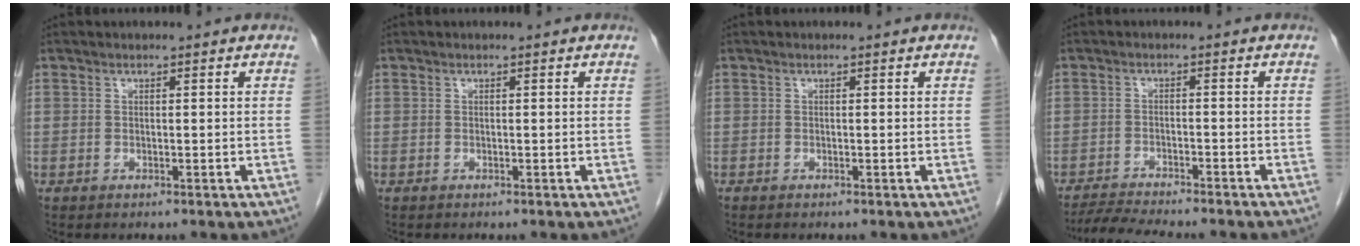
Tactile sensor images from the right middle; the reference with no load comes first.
{"total": 0.0}
{"total": 0.0}
{"total": 8.2, "force": [-7.5, 0.1, 3.4], "torque": [-0.050, -0.011, -0.115]}